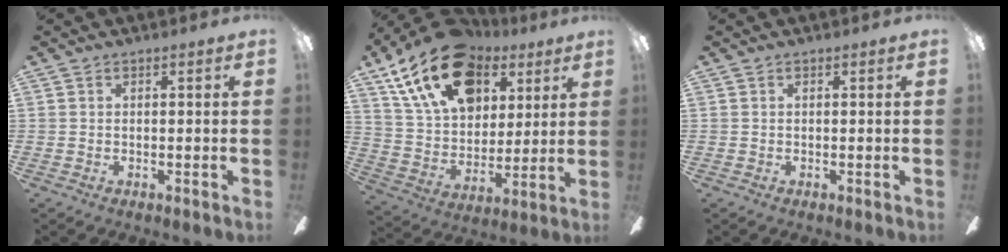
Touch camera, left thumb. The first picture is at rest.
{"total": 22.7, "force": [12.7, 14.1, 12.5], "torque": [-0.228, -0.052, 0.228]}
{"total": 0.0}